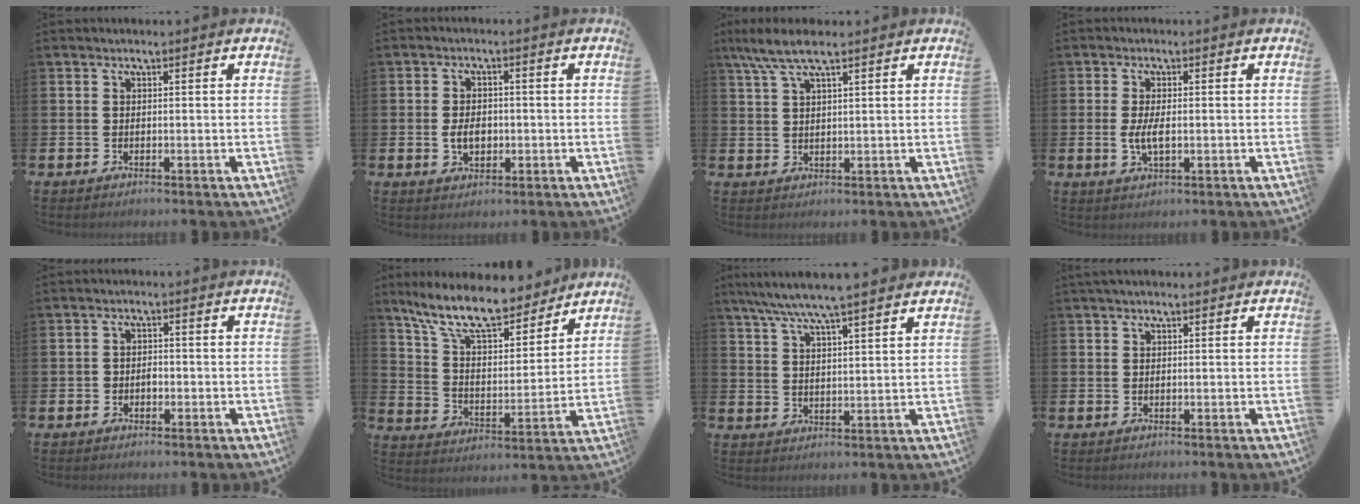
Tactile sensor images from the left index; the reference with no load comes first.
{"total": 3.4, "force": [-0.3, 2.4, 2.4], "torque": [-0.027, -0.001, -0.013]}
{"total": 5.9, "force": [4.3, 1.3, 3.9], "torque": [-0.087, -0.004, 0.078]}
{"total": 3.2, "force": [-0.1, 1.4, 2.9], "torque": [-0.052, 0.003, -0.004]}
{"total": 1.5, "force": [-0.5, 1.2, 0.6], "torque": [0.000, -0.001, -0.015]}
{"total": 11.8, "force": [9.9, 3.6, 5.3], "torque": [-0.128, -0.057, 0.173]}
{"total": 6.7, "force": [6.2, 0.0, 2.5], "torque": [-0.070, -0.023, 0.111]}
{"total": 1.4, "force": [1.3, 0.4, 0.3], "torque": [0.003, -0.001, 0.022]}